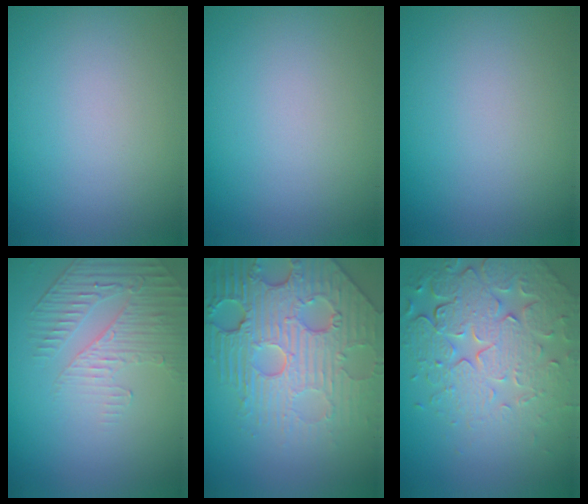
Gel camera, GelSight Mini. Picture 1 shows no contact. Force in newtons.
{"total": 0.0}
{"total": 0.0}
{"total": 2.2, "press": 1.7, "slide": 1.4}
{"total": 7.7, "press": 5.9, "slide": 4.9}
{"total": 8.1, "press": 5.8, "slide": 5.7}